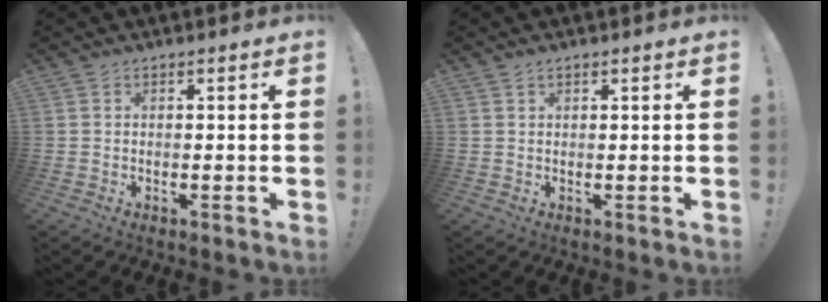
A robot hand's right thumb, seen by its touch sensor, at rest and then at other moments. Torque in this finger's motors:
{"motor_torque": [-0.26, -0.12, -0.15, 0.37, 0.07]}